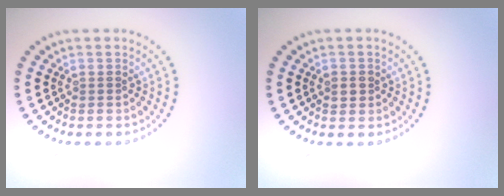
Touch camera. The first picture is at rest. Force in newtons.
{"total": 1.2, "press": 1.2, "slide": 0.4}